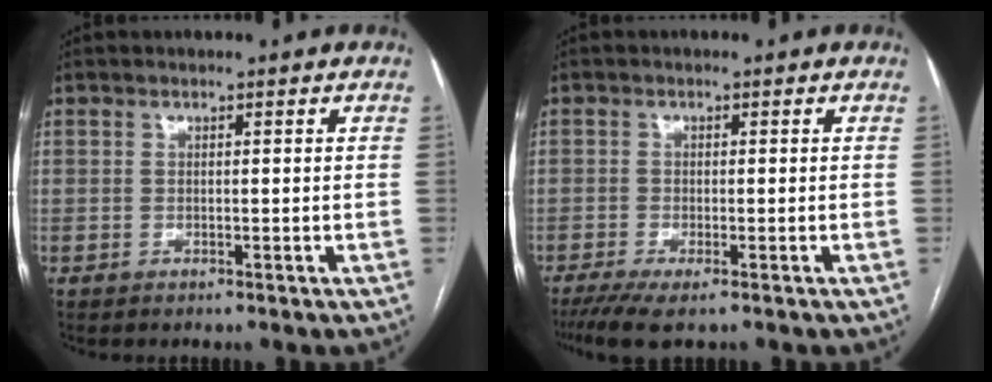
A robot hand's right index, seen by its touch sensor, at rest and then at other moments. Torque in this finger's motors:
{"motor_torque": [0.44, -0.46, 0.33, 0.08]}